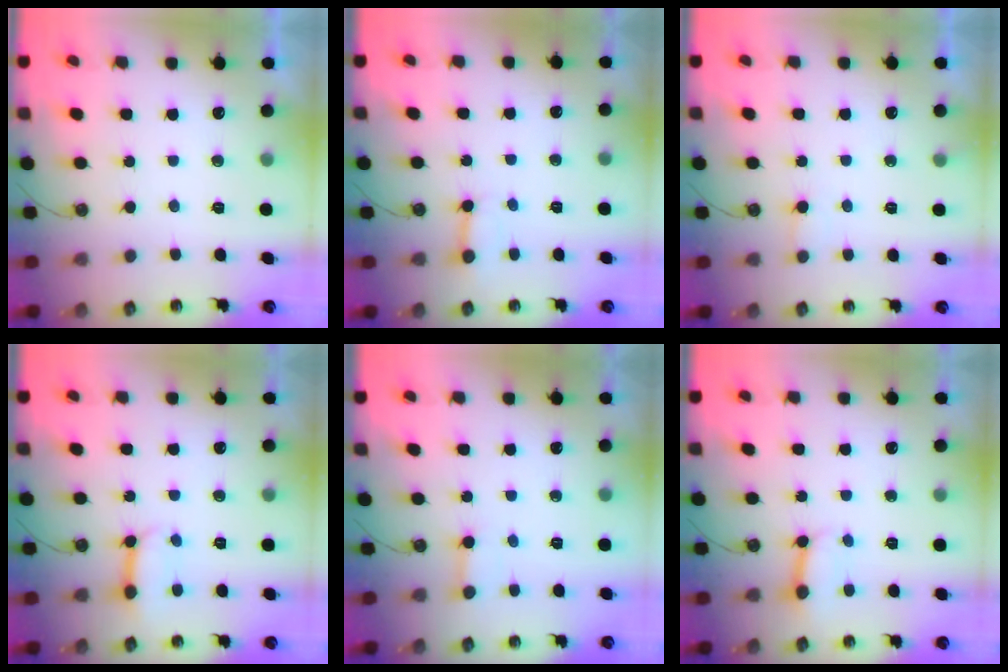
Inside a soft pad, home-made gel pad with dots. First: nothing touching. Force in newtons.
{"total": 3.3, "press": 3.3, "slide": 0.2}
{"total": 5.2, "press": 5.2, "slide": 0.4}
{"total": 7.9, "press": 7.8, "slide": 0.9}
{"total": 3.0, "press": 3.0, "slide": 0.2}
{"total": 4.7, "press": 4.7, "slide": 0.6}